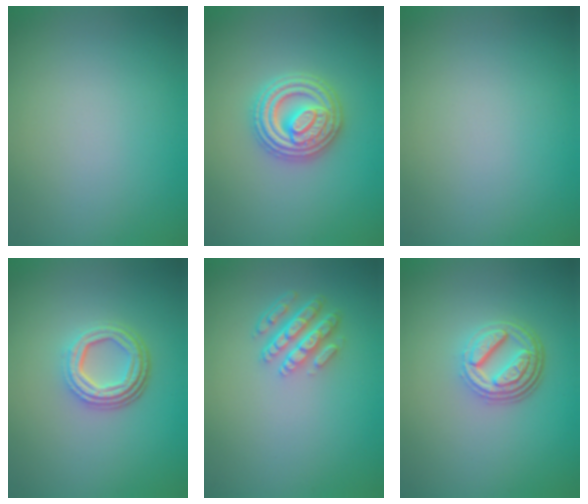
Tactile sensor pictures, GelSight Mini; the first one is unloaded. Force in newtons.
{"total": 4.9, "press": 4.9, "slide": 0.8}
{"total": 0.0}
{"total": 4.7, "press": 3.4, "slide": 3.2}
{"total": 4.4, "press": 3.2, "slide": 3.0}
{"total": 4.8, "press": 3.5, "slide": 3.4}